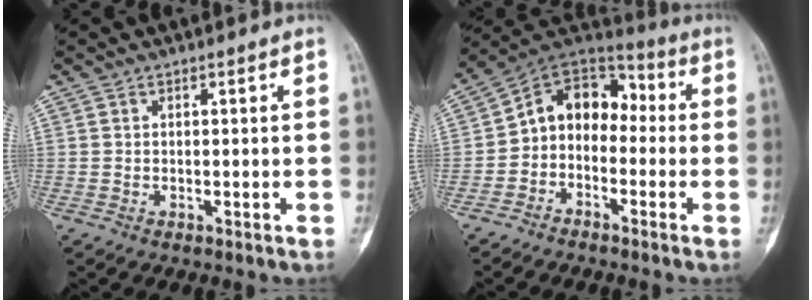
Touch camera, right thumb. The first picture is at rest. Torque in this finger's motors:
{"motor_torque": [0.65, 0.60, 0.34, -0.33, 0.05]}